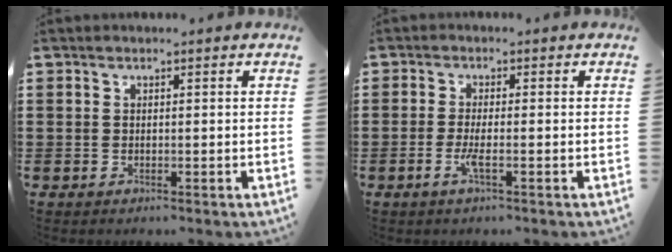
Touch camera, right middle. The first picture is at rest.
{"total": 2.5, "force": [-1.0, 0.3, 2.3], "torque": [-0.050, -0.003, -0.020]}